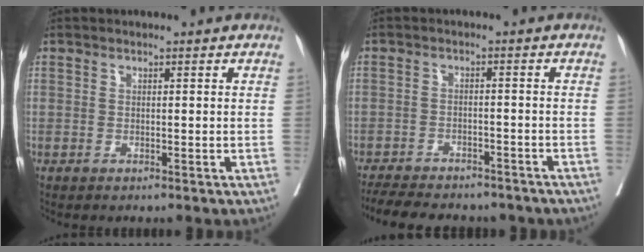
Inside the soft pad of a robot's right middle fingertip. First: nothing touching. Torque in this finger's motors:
{"motor_torque": [1.07, -1.07, 0.16, 0.04]}